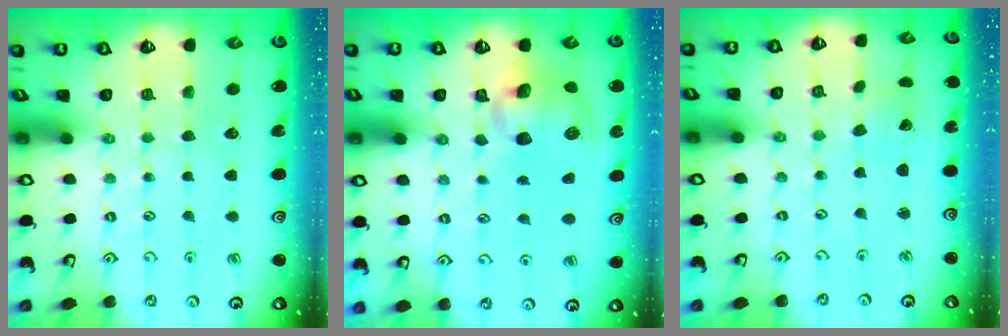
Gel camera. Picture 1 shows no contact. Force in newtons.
{"total": 10.3, "press": 10.2, "slide": 1.5}
{"total": 1.3, "press": 1.3, "slide": 0.1}